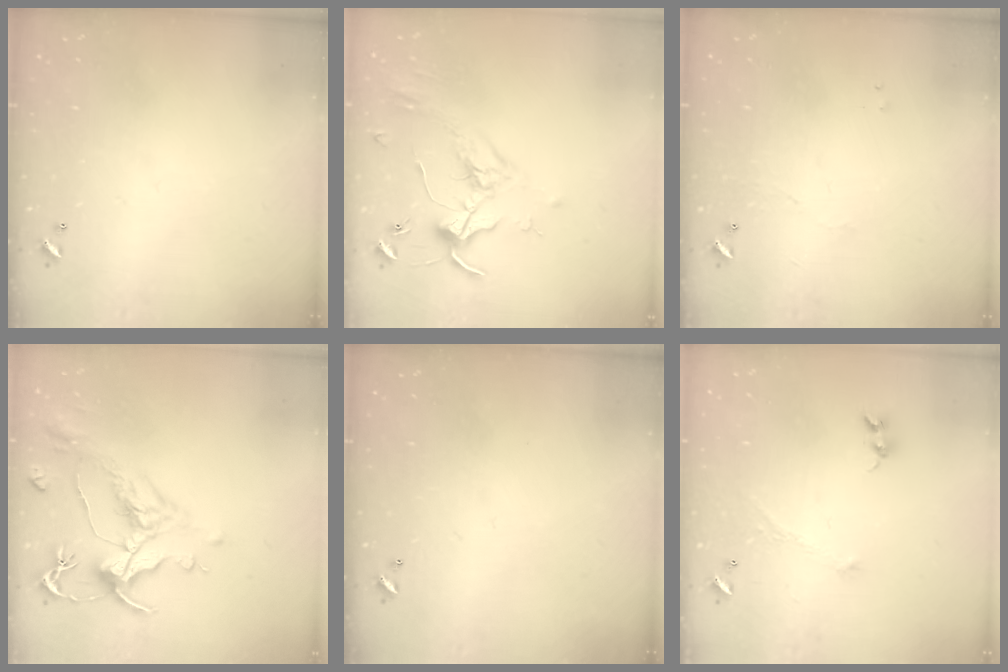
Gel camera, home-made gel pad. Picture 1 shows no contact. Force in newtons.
{"total": 1.7, "press": 1.7, "slide": 0.4}
{"total": 1.2, "press": 1.1, "slide": 0.3}
{"total": 1.5, "press": 0.5, "slide": 1.4}
{"total": 0.0}
{"total": 1.2, "press": 1.2, "slide": 0.1}